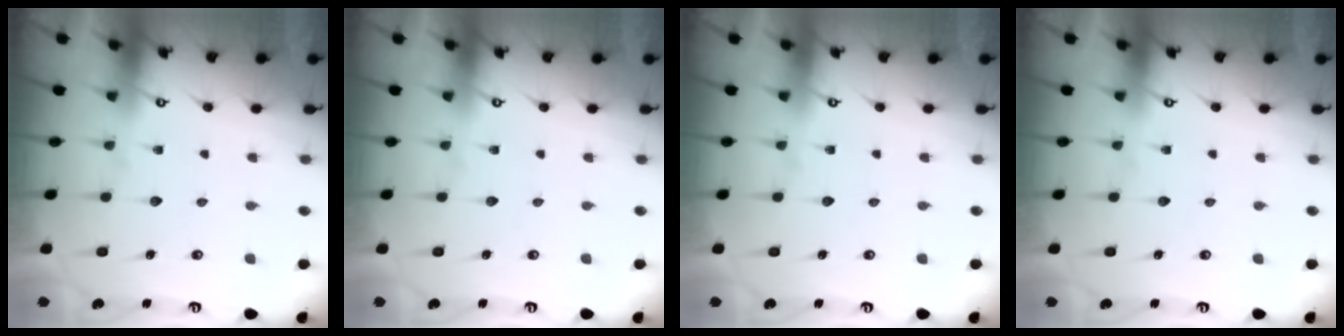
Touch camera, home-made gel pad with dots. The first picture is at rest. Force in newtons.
{"total": 0.0}
{"total": 0.0}
{"total": 0.0}